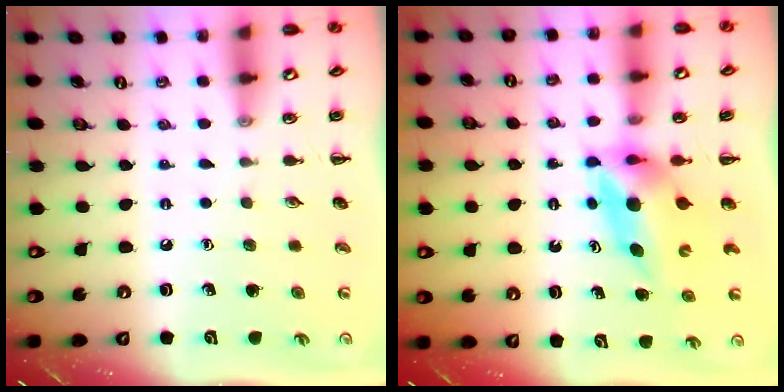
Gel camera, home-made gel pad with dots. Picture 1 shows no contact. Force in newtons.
{"total": 6.5, "press": 6.4, "slide": 1.3}